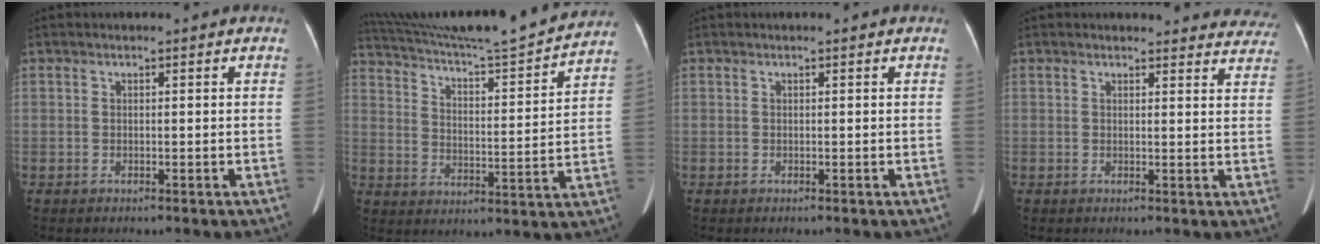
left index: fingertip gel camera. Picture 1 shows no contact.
{"total": 22.1, "force": [20.6, -0.6, 7.9], "torque": [-0.141, -0.032, 0.298]}
{"total": 0.5, "force": [0.5, 0.0, 0.2], "torque": [-0.004, 0.010, 0.007]}
{"total": 13.9, "force": [13.4, 3.6, 1.7], "torque": [0.021, -0.033, 0.118]}